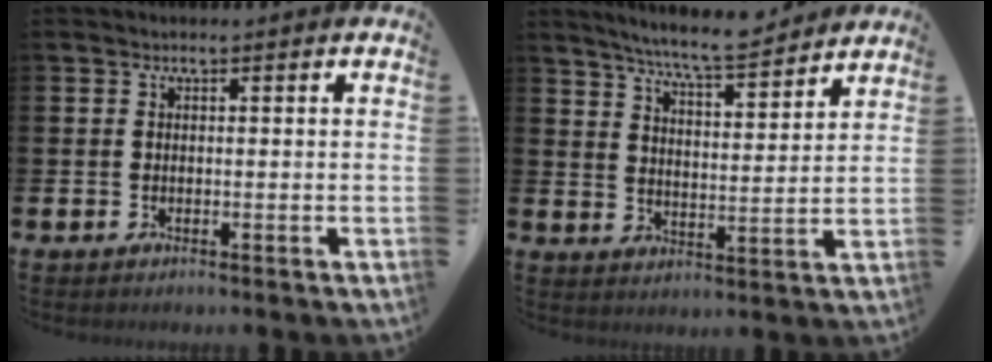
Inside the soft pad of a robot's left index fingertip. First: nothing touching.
{"total": 7.5, "force": [7.1, -0.1, 2.2], "torque": [-0.061, -0.043, 0.126]}